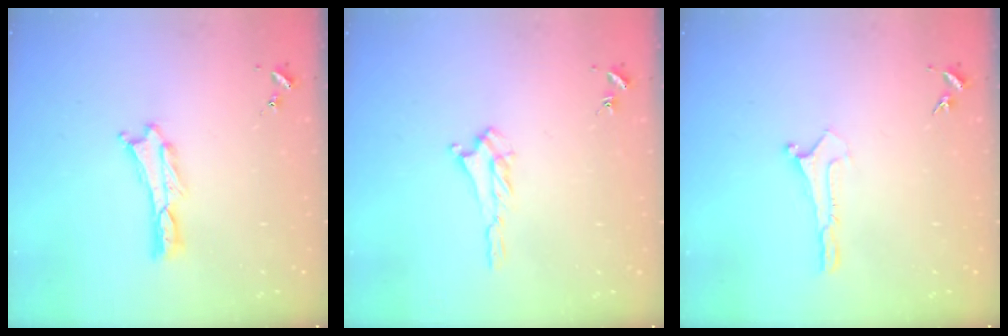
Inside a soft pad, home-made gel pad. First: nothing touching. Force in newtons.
{"total": 2.0, "press": 2.0, "slide": 0.5}
{"total": 0.0}